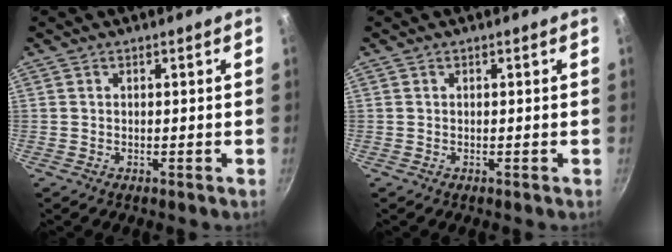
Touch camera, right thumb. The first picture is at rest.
{"total": 0.0}